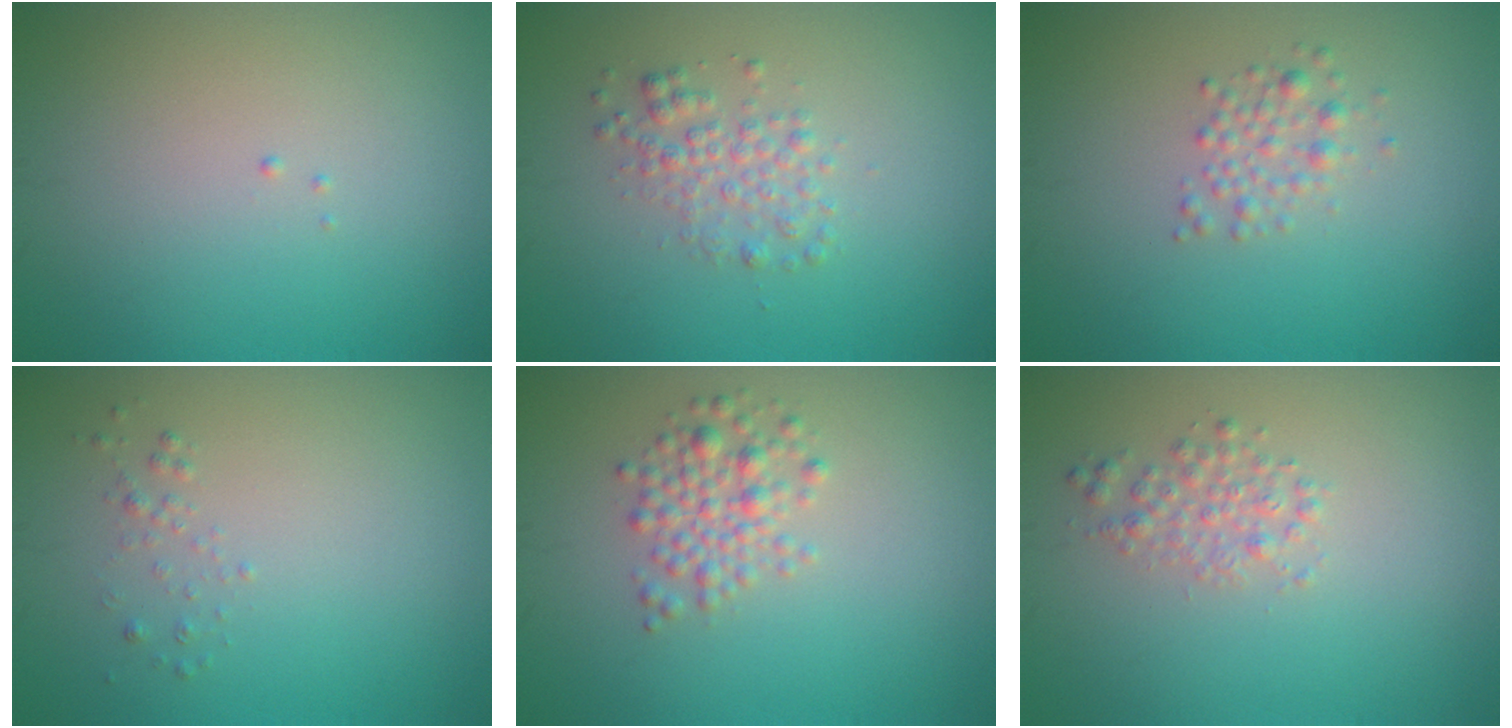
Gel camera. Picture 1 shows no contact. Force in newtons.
{"total": 2.2, "press": 2.2, "slide": 0.0}
{"total": 1.7, "press": 1.7, "slide": 0.0}
{"total": 0.7, "press": 0.7, "slide": 0.1}
{"total": 2.6, "press": 2.6, "slide": 0.2}
{"total": 1.8, "press": 1.8, "slide": 0.1}